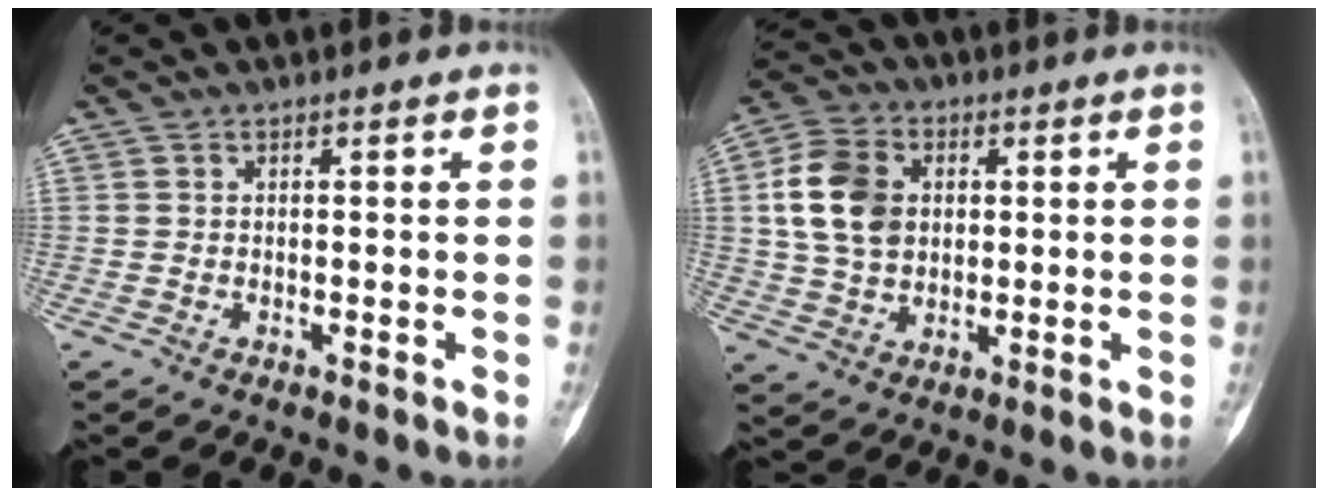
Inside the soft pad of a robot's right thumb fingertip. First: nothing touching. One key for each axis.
{"total": 12.0, "fx": 1.9, "fy": 9.0, "fz": 7.6, "tx": -0.126, "ty": 0.006, "tz": 0.035}